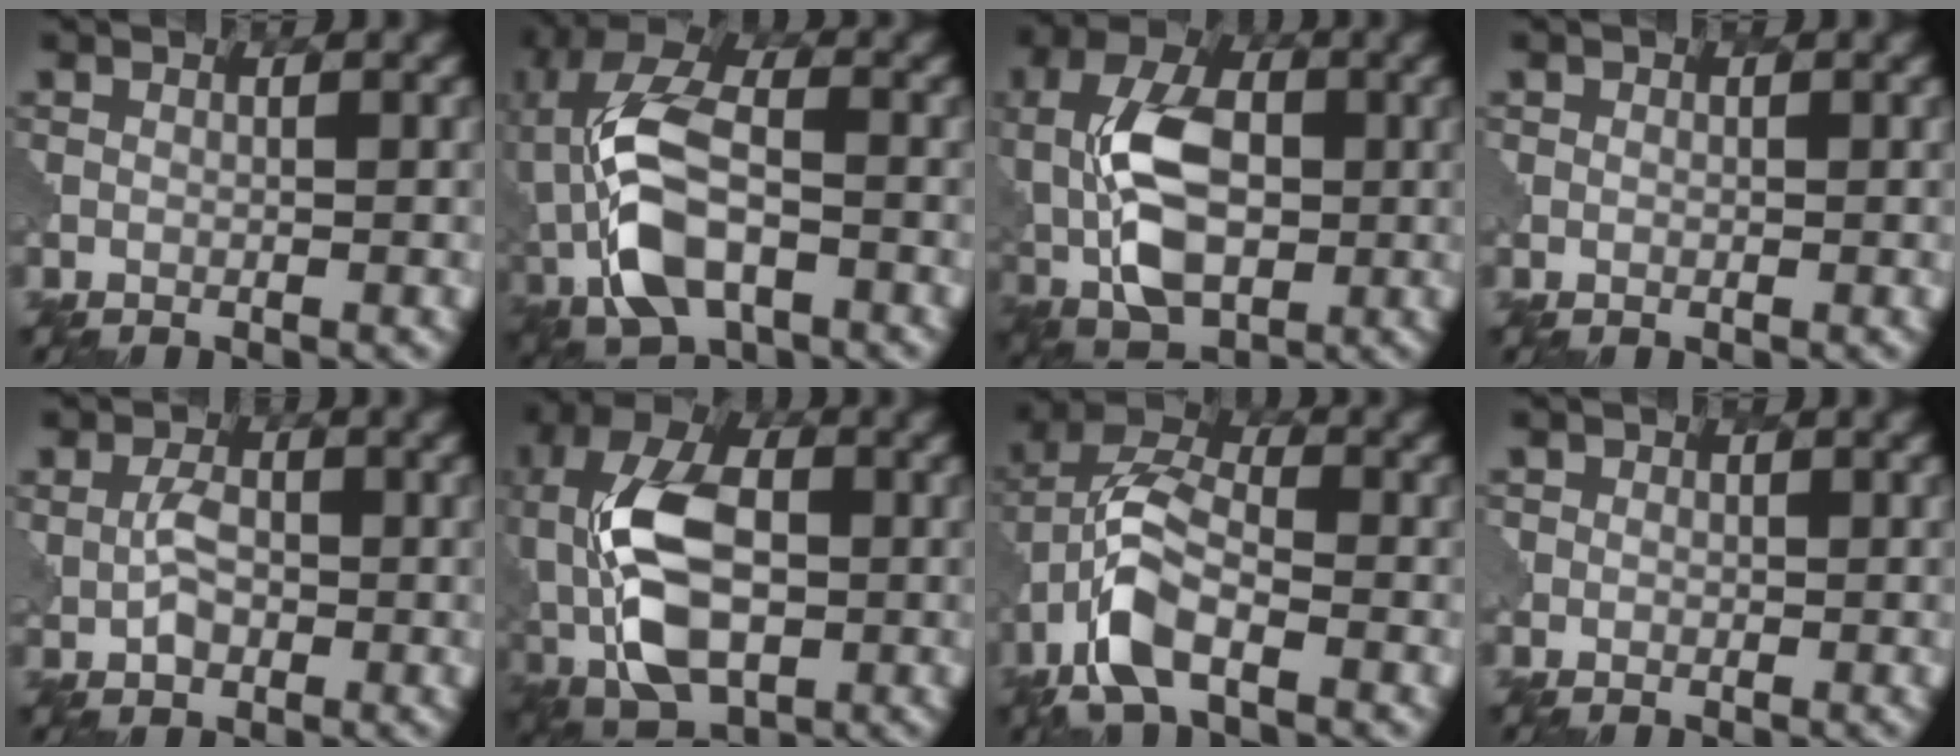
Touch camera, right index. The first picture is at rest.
{"total": 9.9, "force": [-2.7, 5.5, 7.7], "torque": [-0.172, 0.007, -0.064]}
{"total": 9.4, "force": [-0.3, 5.9, 7.4], "torque": [-0.150, 0.006, -0.012]}
{"total": 0.9, "force": [0.2, 0.7, 0.4], "torque": [-0.001, -0.001, 0.000]}
{"total": 3.2, "force": [-0.1, 2.3, 2.2], "torque": [-0.042, 0.003, -0.007]}
{"total": 12.2, "force": [-1.6, 7.3, 9.6], "torque": [-0.201, 0.007, -0.043]}
{"total": 7.2, "force": [-3.0, 3.2, 5.7], "torque": [-0.123, 0.011, -0.071]}
{"total": 1.7, "force": [0.5, 1.6, 0.6], "torque": [-0.003, 0.004, 0.003]}